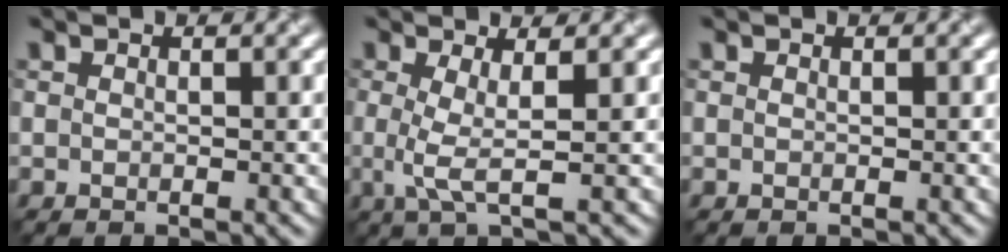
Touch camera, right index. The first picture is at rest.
{"total": 2.6, "force": [-0.4, 0.4, 2.5], "torque": [-0.049, 0.001, -0.002]}
{"total": 0.0}